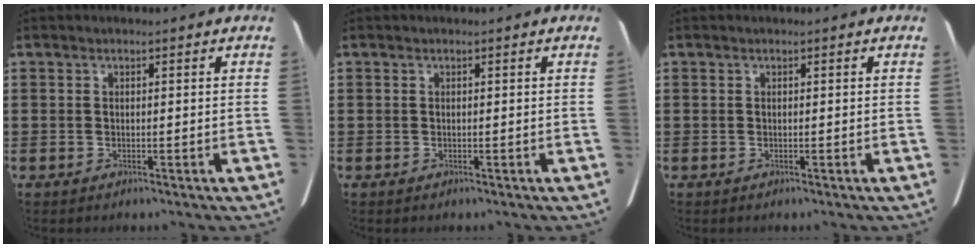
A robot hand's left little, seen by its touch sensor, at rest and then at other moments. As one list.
[{"total": 0.0}, {"total": 0.0}]